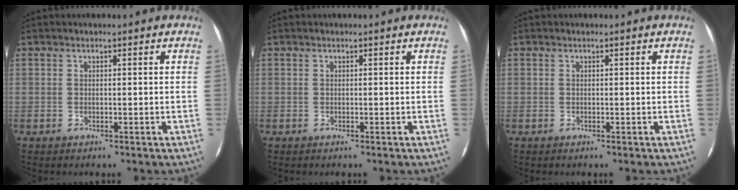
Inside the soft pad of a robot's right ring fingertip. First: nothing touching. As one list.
[{"total": 0.0}, {"total": 0.0}]